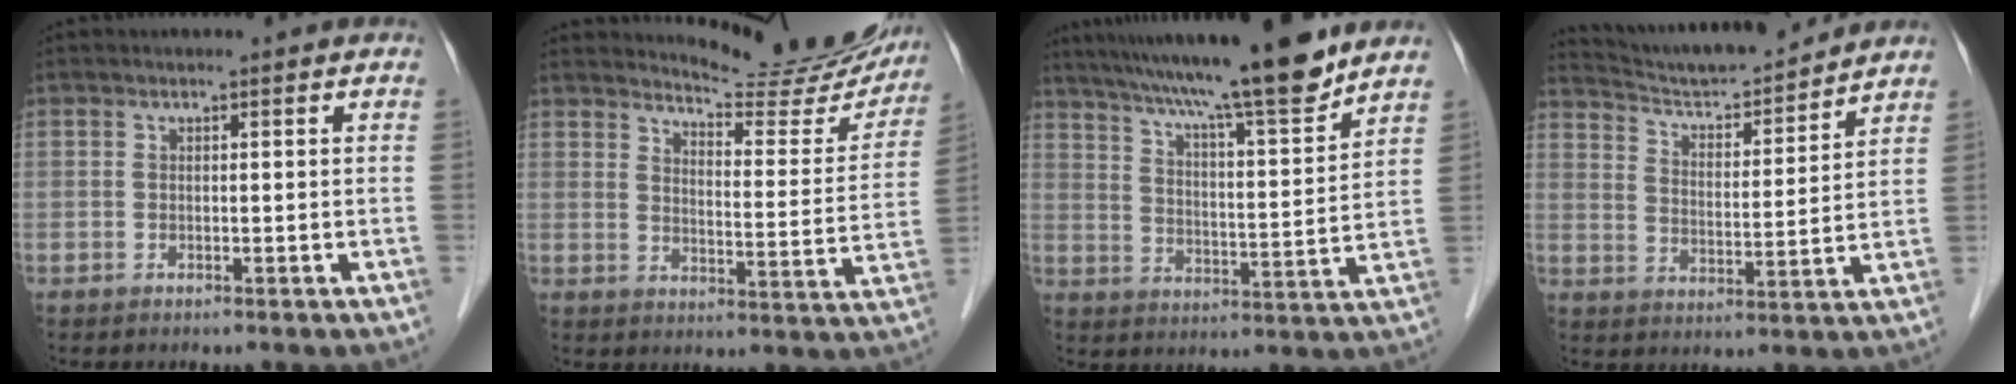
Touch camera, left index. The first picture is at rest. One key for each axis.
{"total": 15.9, "fx": 15.2, "fy": 2.3, "fz": 3.8, "tx": -0.042, "ty": -0.065, "tz": 0.178}
{"total": 18.5, "fx": 15.5, "fy": 0.2, "fz": 10.1, "tx": -0.163, "ty": 0.006, "tz": 0.237}
{"total": 14.1, "fx": 13.4, "fy": 0.8, "fz": 4.3, "tx": -0.078, "ty": 0.006, "tz": 0.217}